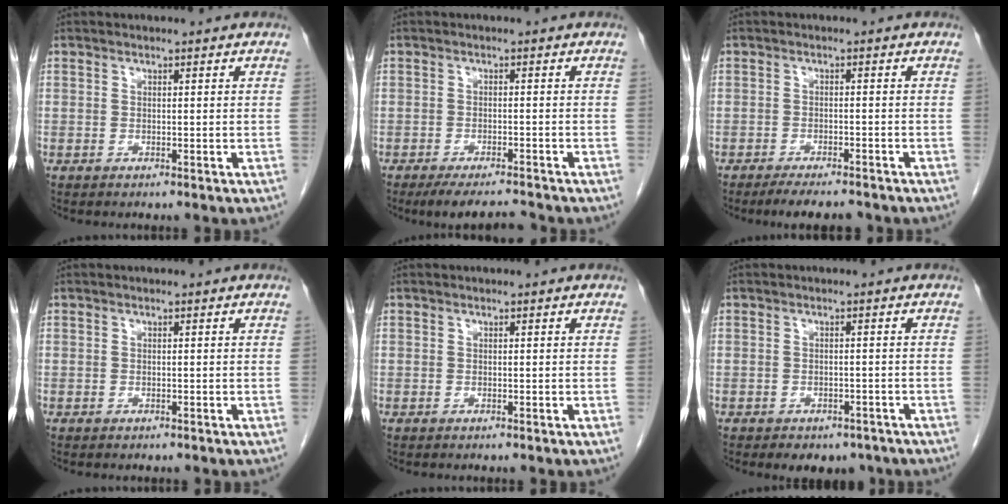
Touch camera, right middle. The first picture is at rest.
{"total": 5.1, "force": [-4.8, 0.2, 1.8], "torque": [-0.026, -0.009, -0.079]}
{"total": 5.8, "force": [-5.1, 1.1, 2.6], "torque": [-0.035, -0.009, -0.078]}
{"total": 0.0}
{"total": 0.0}
{"total": 5.1, "force": [-3.9, 2.8, 1.6], "torque": [-0.010, 0.006, -0.046]}